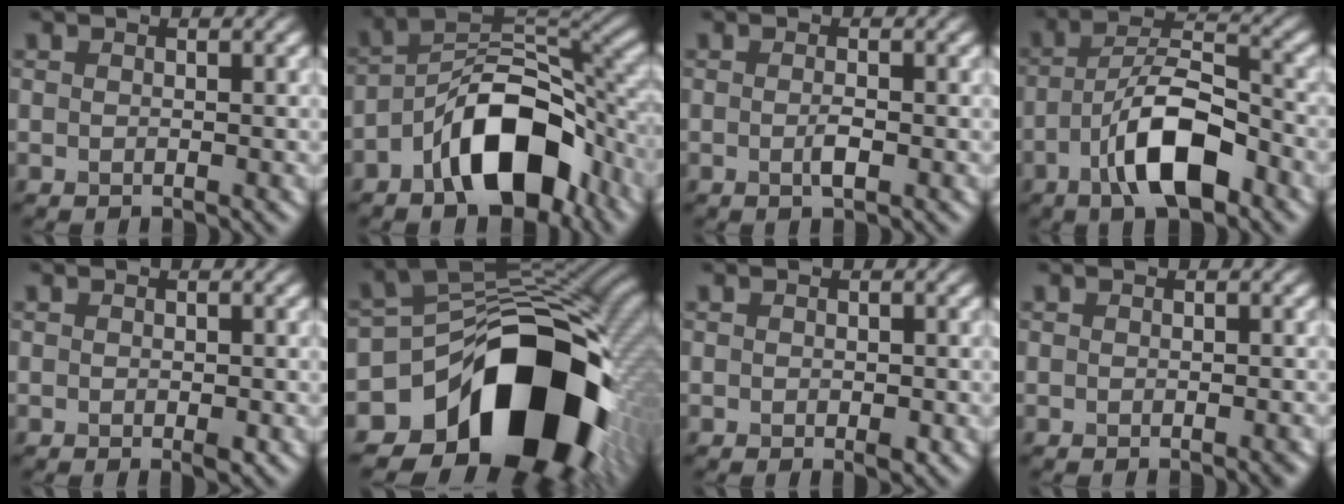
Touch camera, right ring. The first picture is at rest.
{"total": 10.2, "force": [-4.8, 5.2, 7.4], "torque": [-0.109, 0.015, -0.092]}
{"total": 1.1, "force": [-0.3, 0.2, 1.1], "torque": [-0.021, -0.002, -0.006]}
{"total": 7.9, "force": [-3.7, 3.0, 6.4], "torque": [-0.105, 0.013, -0.068]}
{"total": 0.7, "force": [-0.3, 0.3, 0.6], "torque": [-0.007, 0.000, -0.002]}
{"total": 16.8, "force": [-8.2, 10.7, 10.1], "torque": [-0.125, -0.011, -0.134]}
{"total": 0.8, "force": [-0.2, 0.5, 0.6], "torque": [-0.006, 0.000, 0.000]}
{"total": 0.6, "force": [-0.4, 0.1, 0.4], "torque": [-0.003, -0.001, -0.003]}